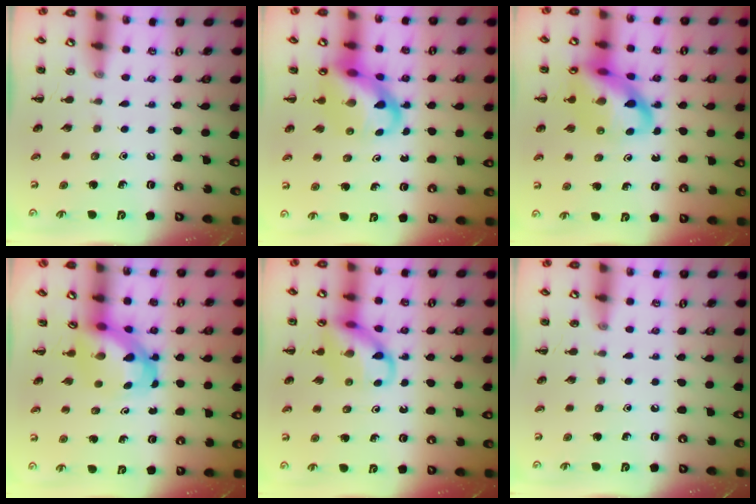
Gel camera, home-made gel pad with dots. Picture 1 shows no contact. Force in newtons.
{"total": 12.1, "press": 11.7, "slide": 3.3}
{"total": 17.2, "press": 17.1, "slide": 2.5}
{"total": 4.6, "press": 4.4, "slide": 1.3}
{"total": 11.3, "press": 11.2, "slide": 1.6}
{"total": 0.0}